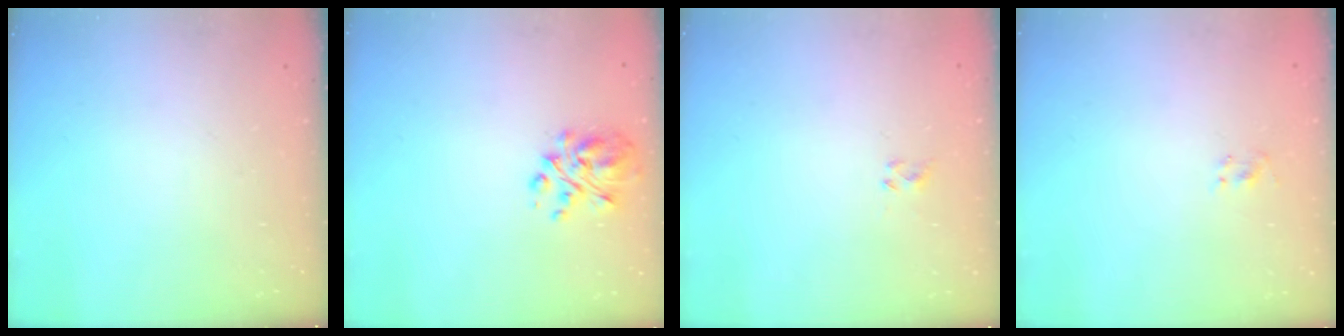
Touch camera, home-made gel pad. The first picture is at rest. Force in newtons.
{"total": 6.3, "press": 6.0, "slide": 1.8}
{"total": 2.2, "press": 2.1, "slide": 0.7}
{"total": 1.6, "press": 1.4, "slide": 0.9}